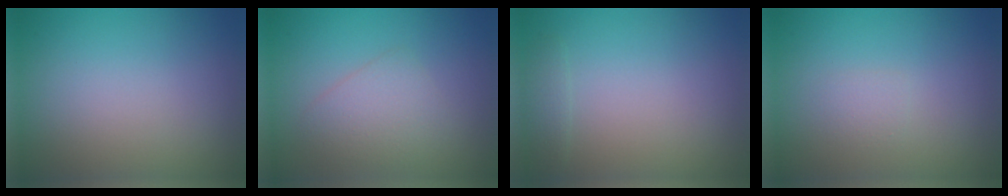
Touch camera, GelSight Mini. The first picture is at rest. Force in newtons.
{"total": 2.5, "press": 2.5, "slide": 0.1}
{"total": 1.0, "press": 1.0, "slide": 0.1}
{"total": 0.8, "press": 0.8, "slide": 0.1}